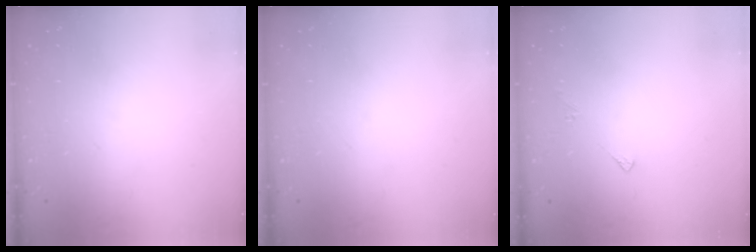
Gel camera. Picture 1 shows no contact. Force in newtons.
{"total": 0.0}
{"total": 4.0, "press": 3.9, "slide": 0.6}